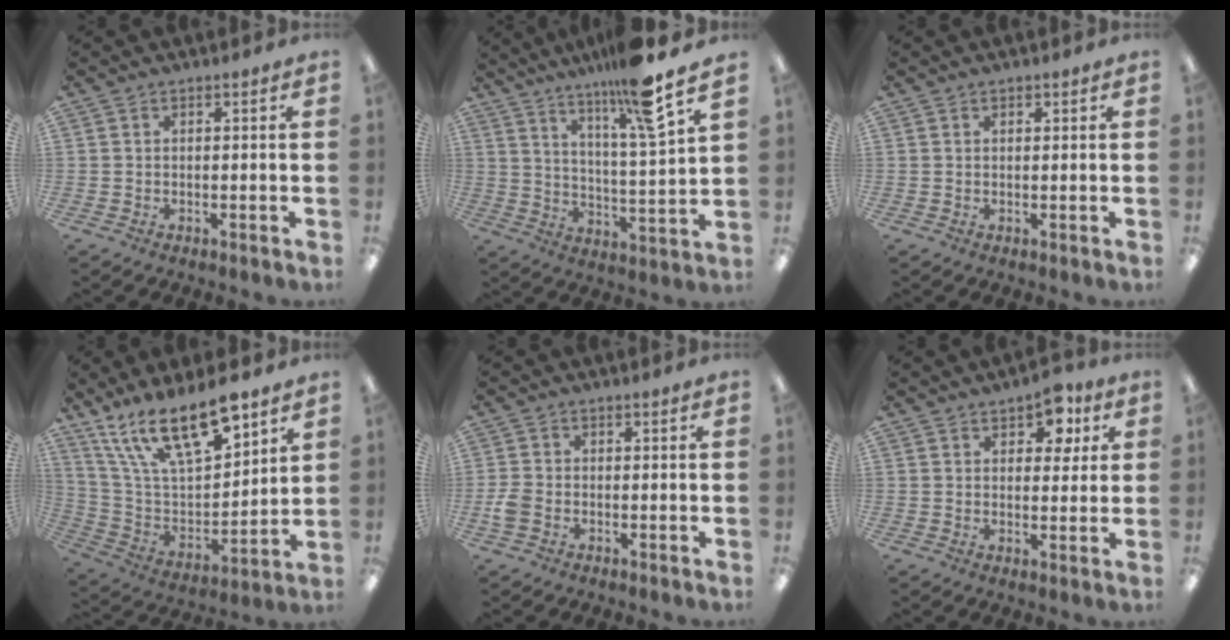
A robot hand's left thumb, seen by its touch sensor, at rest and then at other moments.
{"total": 14.5, "force": [11.2, 0.4, 9.3], "torque": [-0.164, -0.061, 0.173]}
{"total": 0.7, "force": [0.6, 0.4, 0.2], "torque": [-0.003, 0.000, 0.012]}
{"total": 20.0, "force": [13.9, 7.3, 12.3], "torque": [-0.222, -0.081, 0.247]}
{"total": 3.2, "force": [-1.0, 2.4, 2.0], "torque": [-0.039, 0.006, -0.019]}
{"total": 7.7, "force": [4.4, 4.3, 4.6], "torque": [-0.044, -0.014, 0.072]}